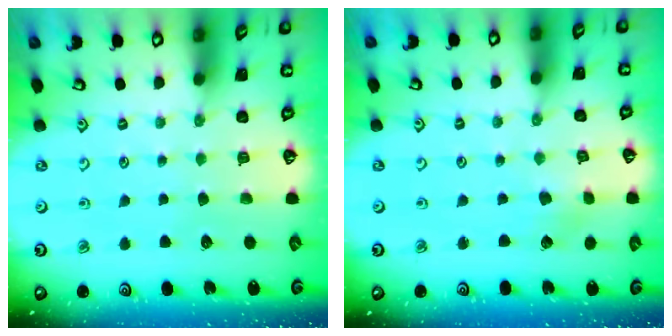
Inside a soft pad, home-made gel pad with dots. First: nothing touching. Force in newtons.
{"total": 1.4, "press": 1.4, "slide": 0.2}